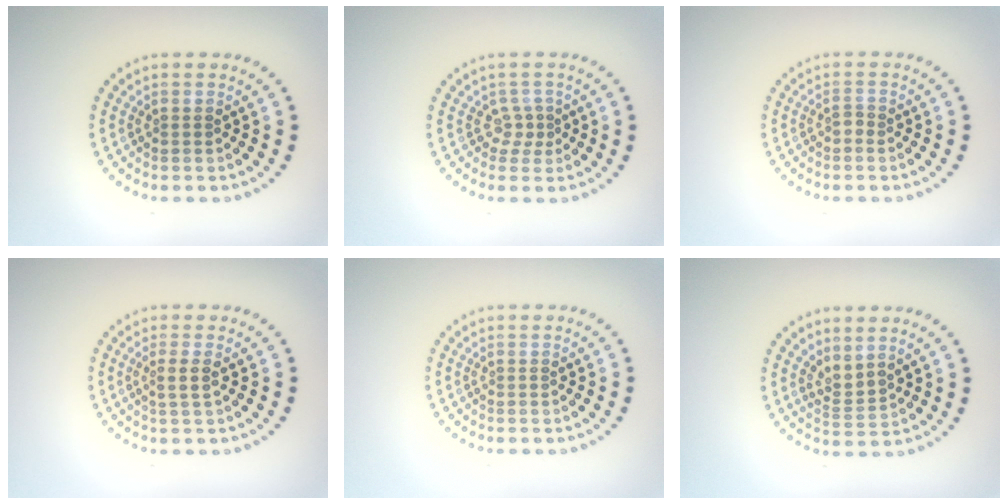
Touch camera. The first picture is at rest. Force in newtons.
{"total": 1.6, "press": 1.0, "slide": 1.2}
{"total": 0.9, "press": 0.6, "slide": 0.7}
{"total": 1.5, "press": 1.2, "slide": 0.8}
{"total": 0.0}
{"total": 2.1, "press": 1.4, "slide": 1.5}